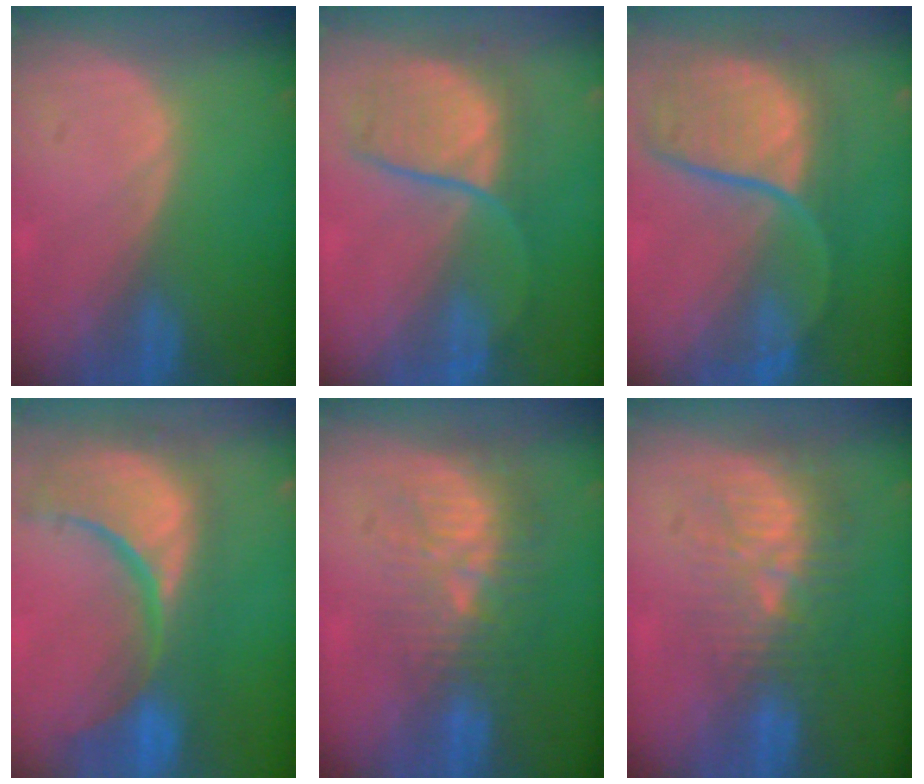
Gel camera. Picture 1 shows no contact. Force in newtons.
{"total": 7.9, "press": 7.8, "slide": 1.3}
{"total": 10.7, "press": 9.7, "slide": 4.4}
{"total": 15.2, "press": 12.2, "slide": 9.2}
{"total": 10.1, "press": 9.0, "slide": 4.8}
{"total": 10.1, "press": 9.0, "slide": 4.8}